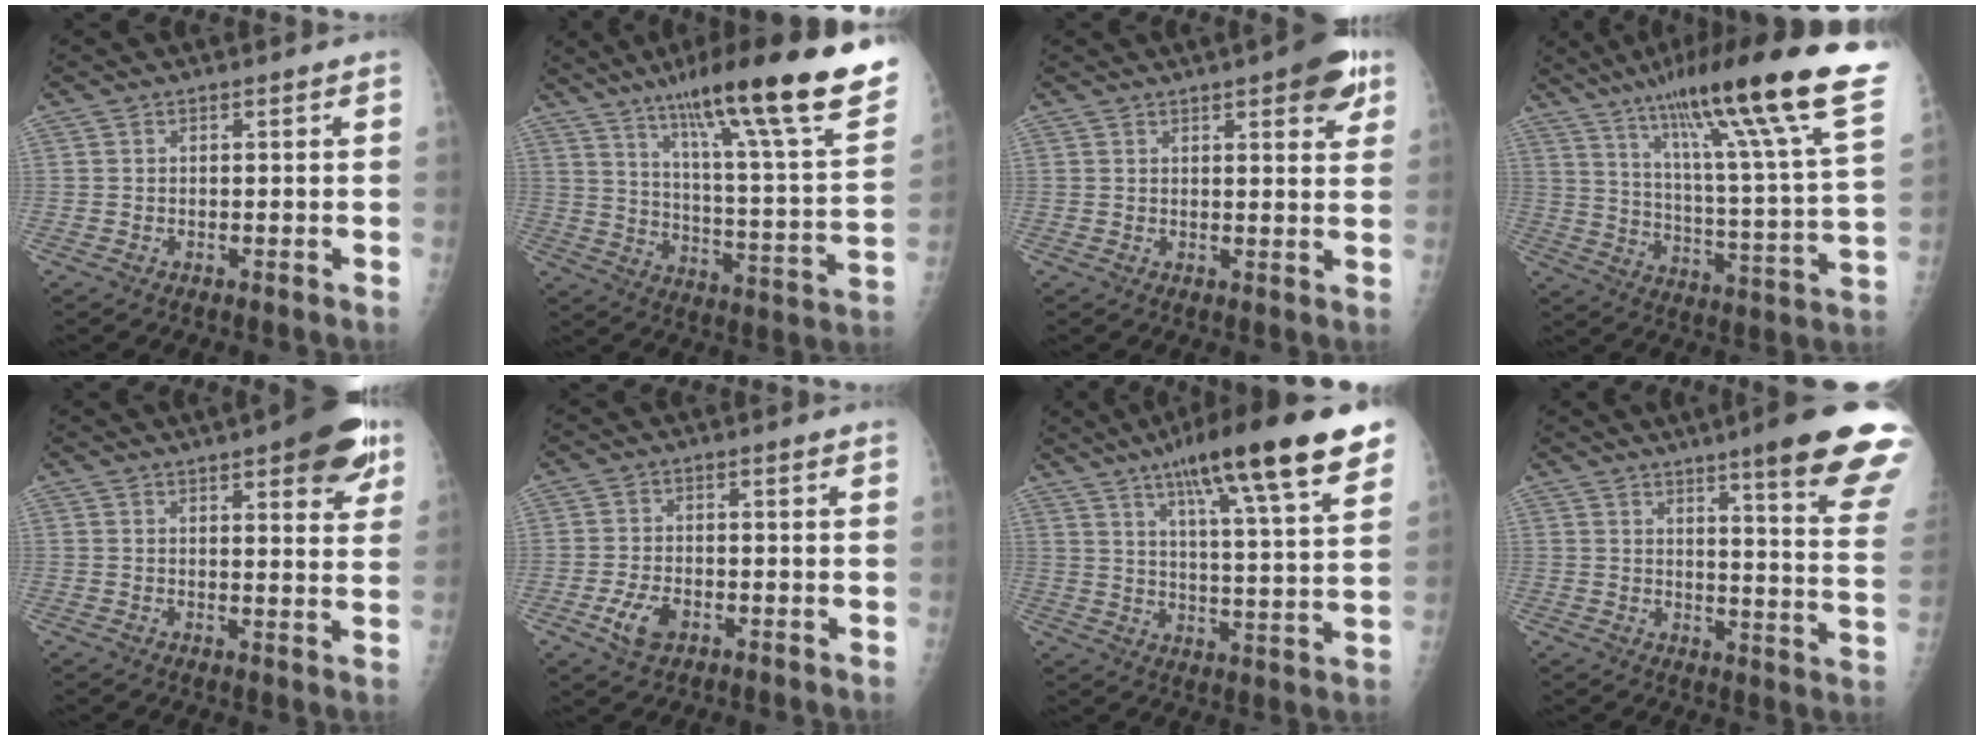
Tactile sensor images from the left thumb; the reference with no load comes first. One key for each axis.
{"total": 27.7, "fx": 18.7, "fy": 2.6, "fz": 20.3, "tx": -0.292, "ty": -0.066, "tz": 0.279}
{"total": 8.2, "fx": 4.4, "fy": 2.4, "fz": 6.5, "tx": -0.063, "ty": -0.013, "tz": 0.050}
{"total": 29.1, "fx": 18.9, "fy": 2.5, "fz": 22.0, "tx": -0.332, "ty": -0.065, "tz": 0.281}
{"total": 12.1, "fx": 6.6, "fy": 3.8, "fz": 9.5, "tx": -0.088, "ty": -0.022, "tz": 0.080}
{"total": 4.8, "fx": -2.1, "fy": 2.8, "fz": 3.3, "tx": -0.067, "ty": 0.005, "tz": -0.037}
{"total": 22.1, "fx": 13.6, "fy": 3.3, "fz": 17.1, "tx": -0.247, "ty": -0.033, "tz": 0.201}
{"total": 20.4, "fx": 13.8, "fy": 1.5, "fz": 15.0, "tx": -0.176, "ty": -0.074, "tz": 0.170}